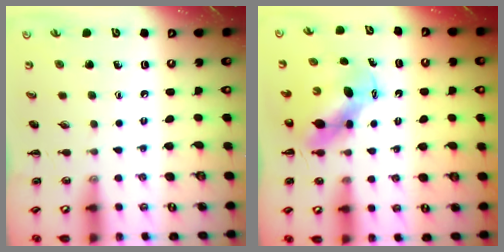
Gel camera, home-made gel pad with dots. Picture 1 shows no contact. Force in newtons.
{"total": 7.4, "press": 7.3, "slide": 1.4}